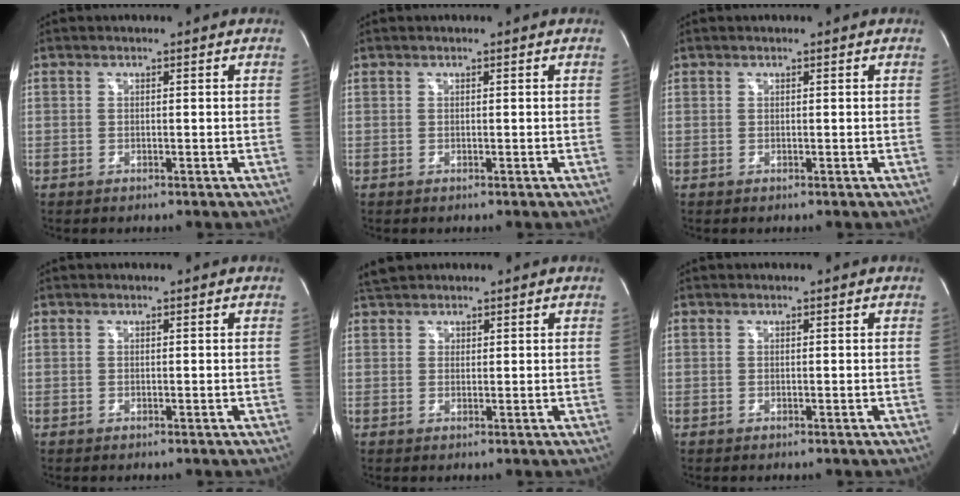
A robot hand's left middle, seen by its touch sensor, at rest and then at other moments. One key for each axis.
{"total": 0.0}
{"total": 0.0}
{"total": 0.0}
{"total": 2.7, "fx": 2.3, "fy": 1.3, "fz": 0.5, "tx": -0.012, "ty": 0.014, "tz": 0.042}
{"total": 0.0}